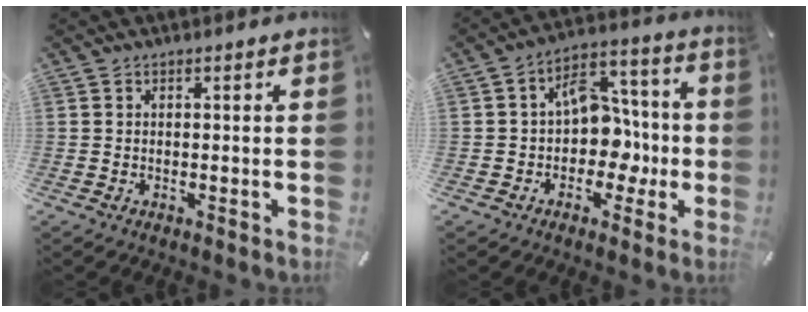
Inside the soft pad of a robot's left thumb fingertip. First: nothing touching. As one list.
[{"total": 12.0, "force": [-0.1, 10.0, 6.7], "torque": [-0.090, 0.005, 0.008]}]